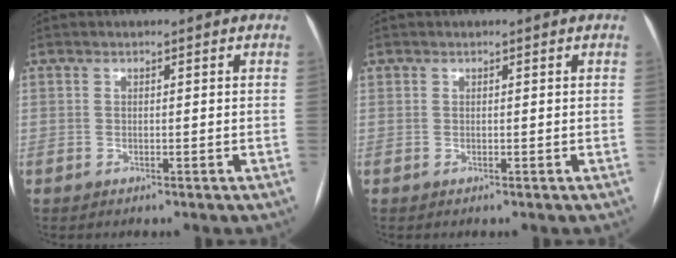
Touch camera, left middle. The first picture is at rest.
{"total": 0.0}